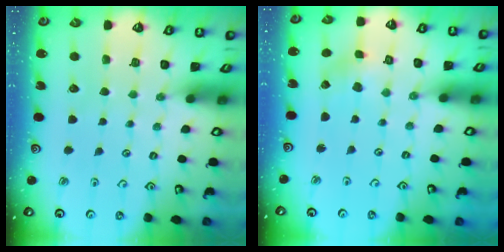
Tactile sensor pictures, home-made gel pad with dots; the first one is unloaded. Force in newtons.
{"total": 0.9, "press": 0.9, "slide": 0.2}